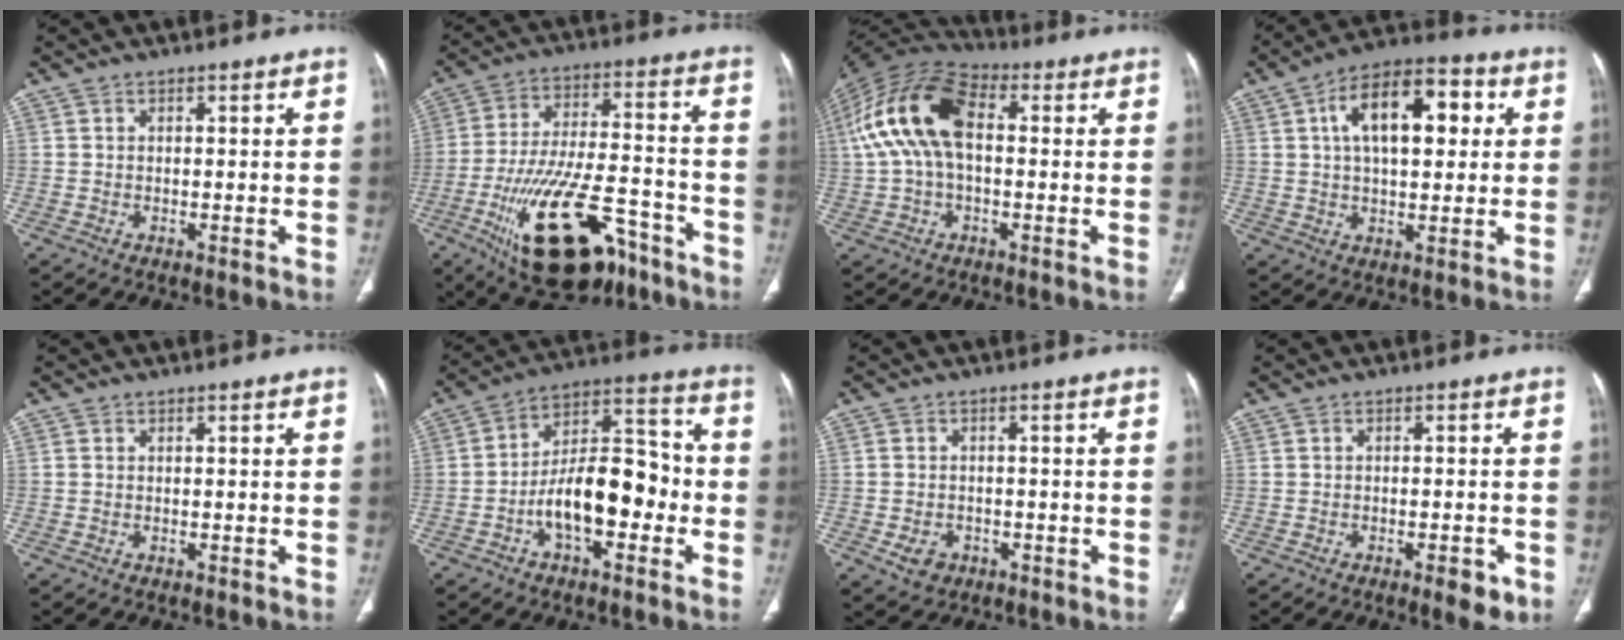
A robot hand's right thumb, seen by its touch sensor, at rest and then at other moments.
{"total": 23.8, "force": [-12.6, 10.5, 17.2], "torque": [-0.309, 0.054, -0.198]}
{"total": 16.5, "force": [1.9, 9.4, 13.4], "torque": [-0.270, 0.041, 0.026]}
{"total": 15.3, "force": [3.9, 7.9, 12.5], "torque": [-0.179, 0.020, 0.057]}
{"total": 0.0}
{"total": 15.4, "force": [-4.2, 8.0, 12.5], "torque": [-0.184, 0.050, -0.074]}
{"total": 4.0, "force": [-1.6, 3.2, 1.8], "torque": [-0.025, 0.009, -0.018]}
{"total": 4.5, "force": [-2.3, 1.7, 3.6], "torque": [-0.040, 0.003, -0.026]}